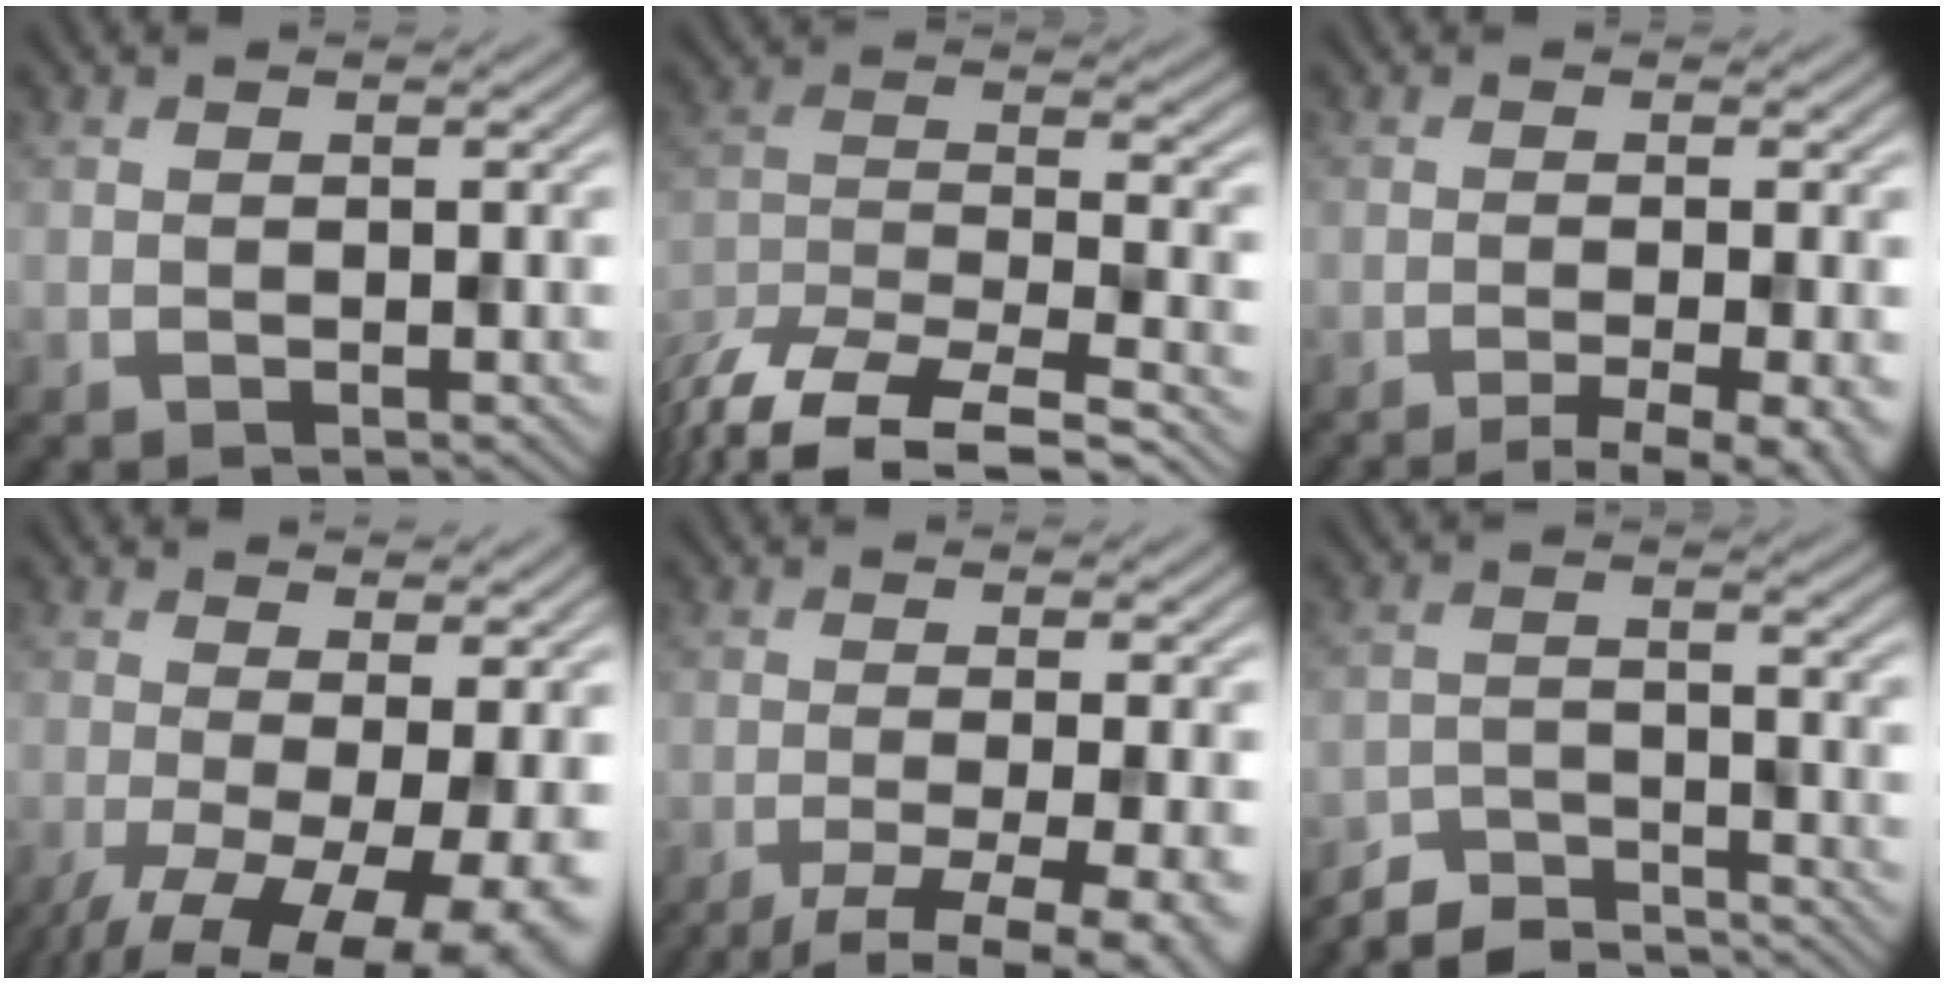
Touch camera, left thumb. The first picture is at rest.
{"total": 13.1, "force": [-10.9, 3.6, 6.2], "torque": [-0.127, -0.020, -0.188]}
{"total": 5.7, "force": [-3.3, 1.1, 4.5], "torque": [-0.055, 0.001, -0.049]}
{"total": 12.2, "force": [-4.3, 4.4, 10.6], "torque": [-0.177, -0.025, -0.051]}
{"total": 7.7, "force": [-3.6, 1.8, 6.5], "torque": [-0.091, -0.007, -0.049]}
{"total": 6.7, "force": [-6.4, 1.1, 1.5], "torque": [-0.033, -0.003, -0.114]}